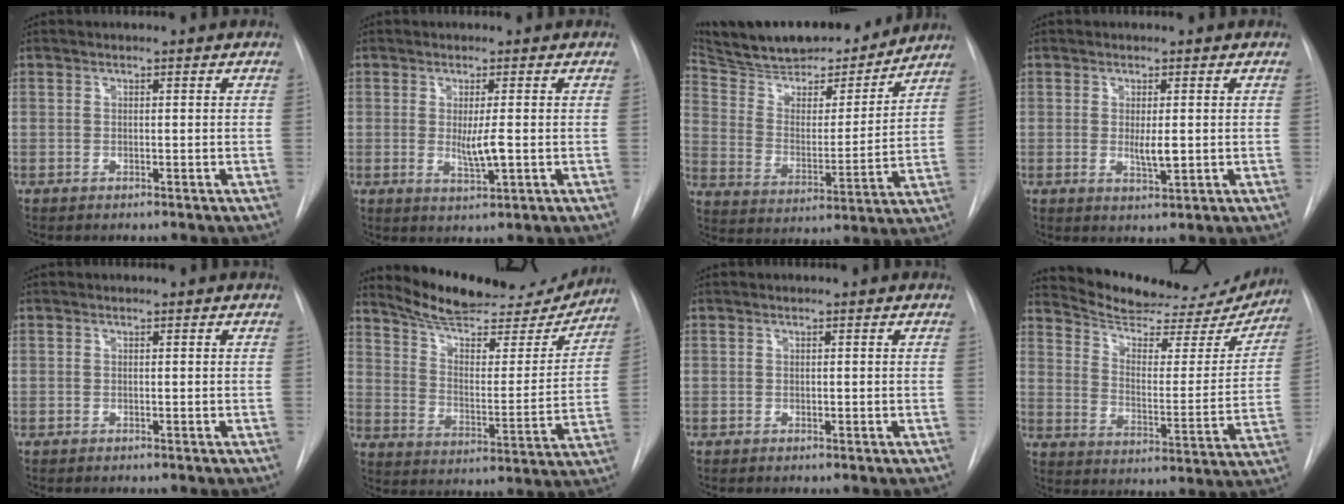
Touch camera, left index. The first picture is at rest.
{"total": 3.4, "force": [0.0, 0.3, 3.4], "torque": [-0.064, -0.009, 0.003]}
{"total": 22.2, "force": [19.9, 5.0, 8.5], "torque": [-0.143, -0.002, 0.303]}
{"total": 2.8, "force": [0.1, 0.6, 2.7], "torque": [-0.048, -0.007, 0.005]}
{"total": 0.0}
{"total": 20.8, "force": [19.3, 4.4, 6.4], "torque": [-0.092, -0.026, 0.274]}
{"total": 0.0}
{"total": 22.5, "force": [21.1, 4.9, 6.0], "torque": [-0.081, -0.046, 0.282]}